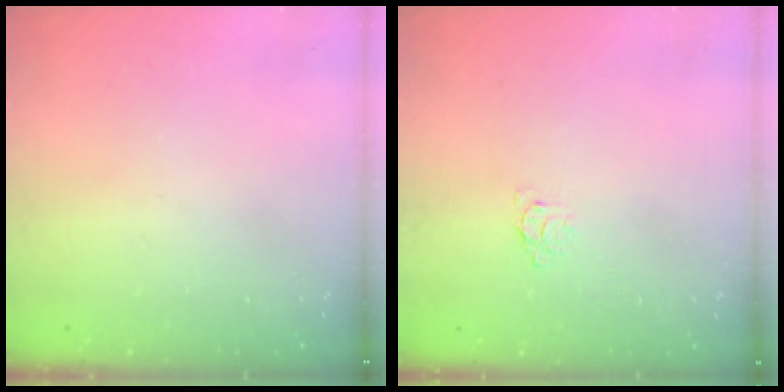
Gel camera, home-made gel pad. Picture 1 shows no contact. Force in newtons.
{"total": 3.6, "press": 3.5, "slide": 0.4}